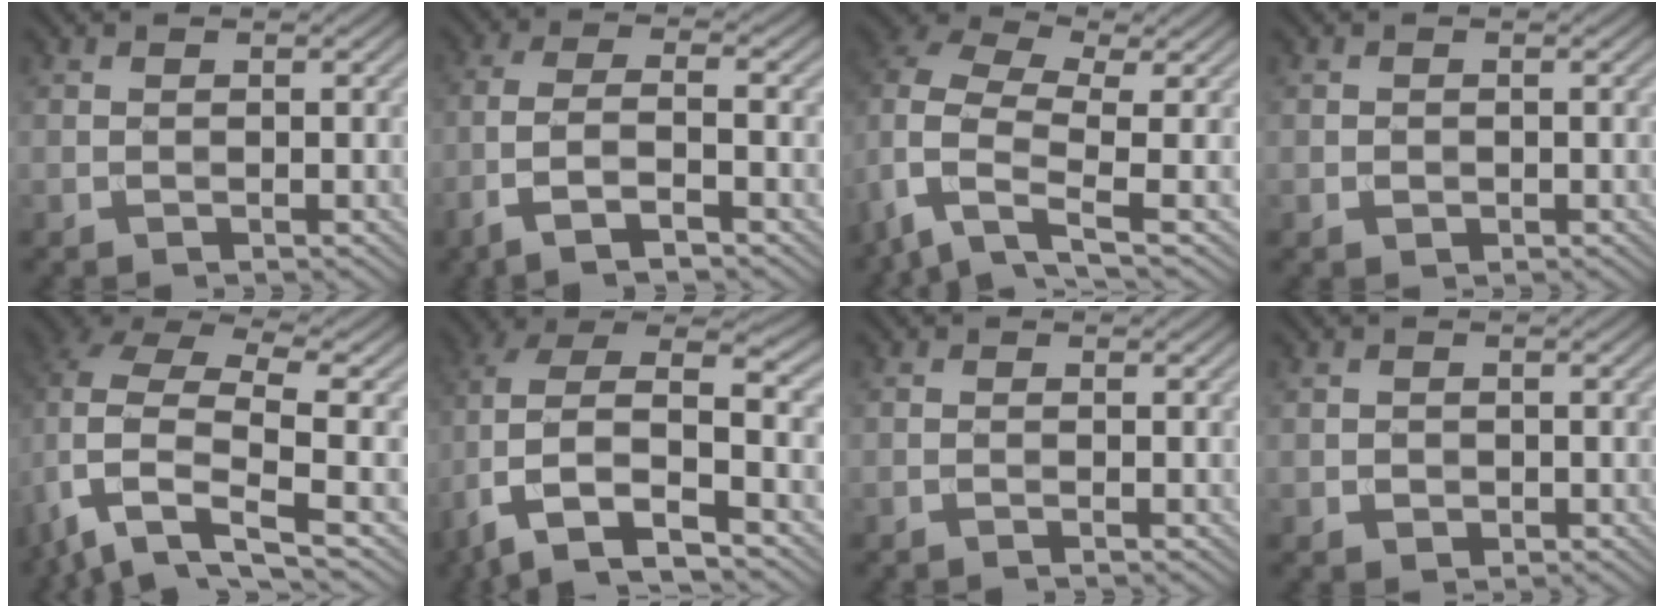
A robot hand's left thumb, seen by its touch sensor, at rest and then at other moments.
{"total": 6.0, "force": [-3.2, 1.6, 4.9], "torque": [-0.104, 0.003, -0.074]}
{"total": 7.6, "force": [-1.4, 4.4, 6.0], "torque": [-0.133, -0.001, -0.047]}
{"total": 0.8, "force": [-0.2, 0.7, 0.3], "torque": [-0.002, -0.003, -0.003]}
{"total": 10.0, "force": [-2.8, 4.8, 8.4], "torque": [-0.185, -0.013, -0.060]}
{"total": 12.5, "force": [-2.7, 6.6, 10.2], "torque": [-0.233, -0.009, -0.050]}
{"total": 0.7, "force": [-0.4, 0.0, 0.6], "torque": [-0.010, 0.003, -0.012]}
{"total": 1.1, "force": [-0.3, 0.9, 0.4], "torque": [-0.003, -0.002, -0.006]}